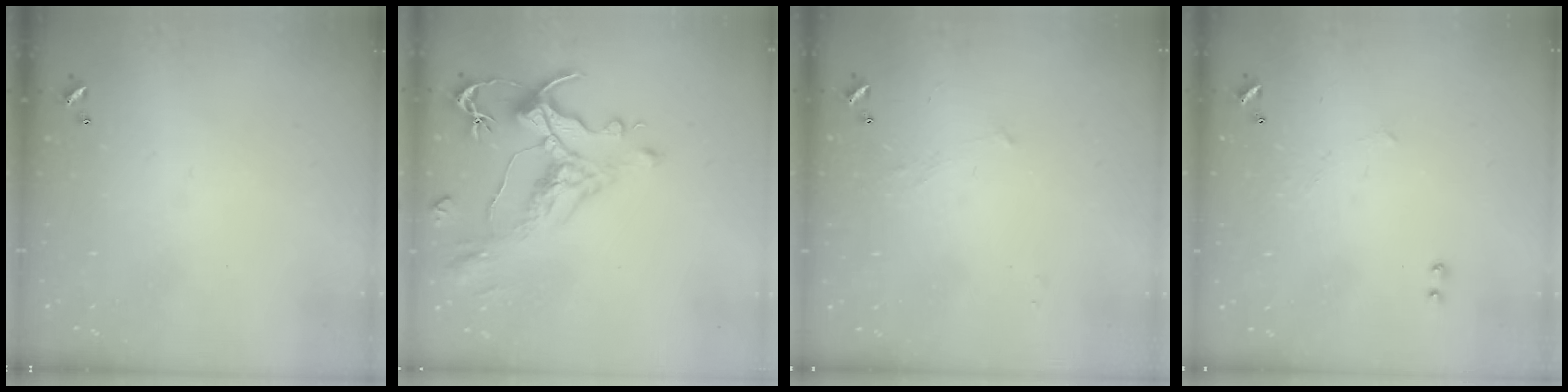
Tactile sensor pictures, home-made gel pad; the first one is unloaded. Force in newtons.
{"total": 1.1, "press": 0.0, "slide": 1.1}
{"total": 3.0, "press": 2.9, "slide": 0.4}
{"total": 1.4, "press": 1.3, "slide": 0.5}